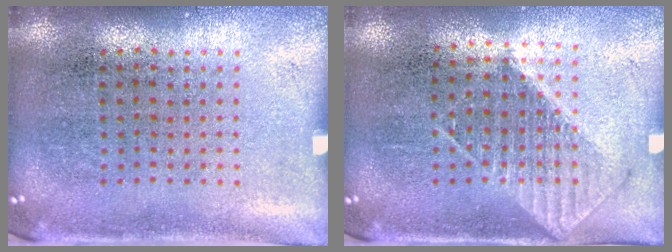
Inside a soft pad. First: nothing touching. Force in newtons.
{"total": 1.0, "press": 0.9, "slide": 0.3}